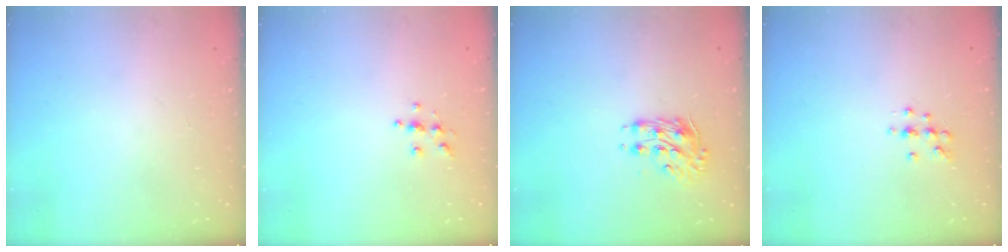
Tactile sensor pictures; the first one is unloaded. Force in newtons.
{"total": 4.2, "press": 4.2, "slide": 0.3}
{"total": 9.4, "press": 9.4, "slide": 0.9}
{"total": 7.3, "press": 7.2, "slide": 1.2}